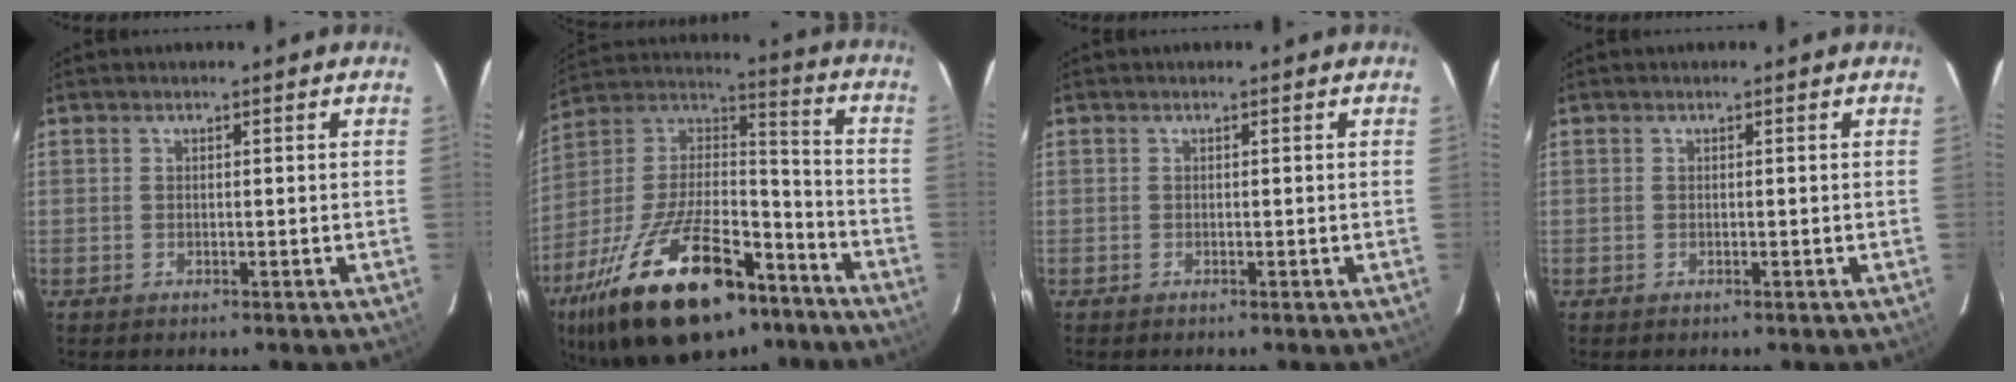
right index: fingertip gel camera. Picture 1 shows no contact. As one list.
[{"total": 30.1, "force": [-18.7, 13.4, 19.4], "torque": [-0.370, -0.005, -0.289]}, {"total": 0.0}, {"total": 0.0}]